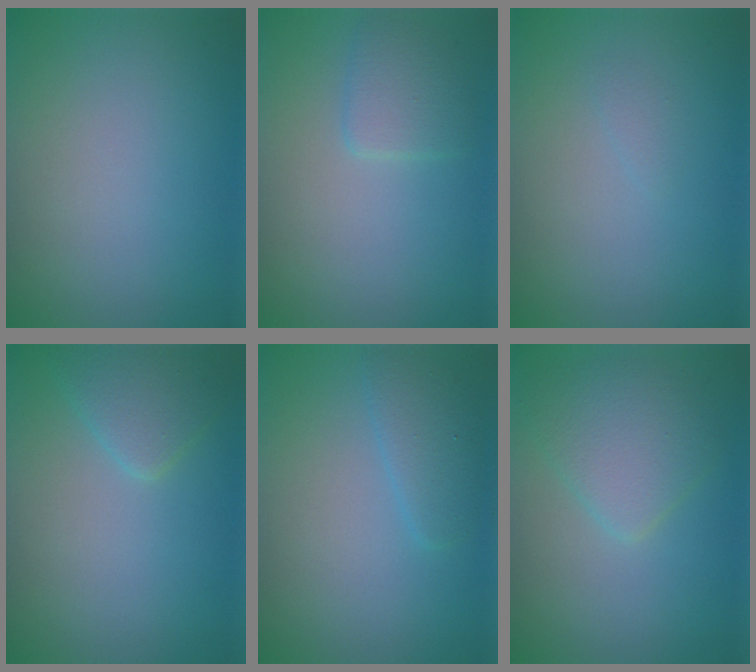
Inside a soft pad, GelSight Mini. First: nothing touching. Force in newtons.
{"total": 2.0, "press": 2.0, "slide": 0.1}
{"total": 0.5, "press": 0.5, "slide": 0.0}
{"total": 2.4, "press": 2.4, "slide": 0.1}
{"total": 2.3, "press": 2.3, "slide": 0.2}
{"total": 3.7, "press": 3.7, "slide": 0.0}